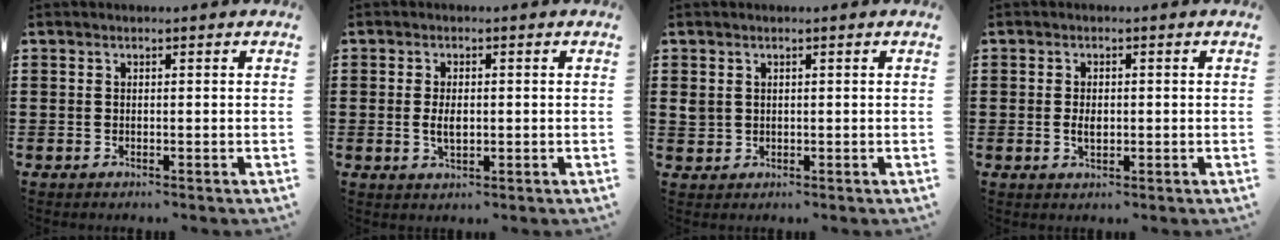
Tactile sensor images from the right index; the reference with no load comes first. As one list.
[{"total": 2.9, "force": [-0.1, 1.4, 2.5], "torque": [-0.048, 0.003, -0.002]}, {"total": 1.5, "force": [0.6, 1.4, 0.5], "torque": [-0.013, 0.007, 0.010]}, {"total": 2.2, "force": [-0.1, 1.2, 1.8], "torque": [-0.034, 0.004, -0.002]}]